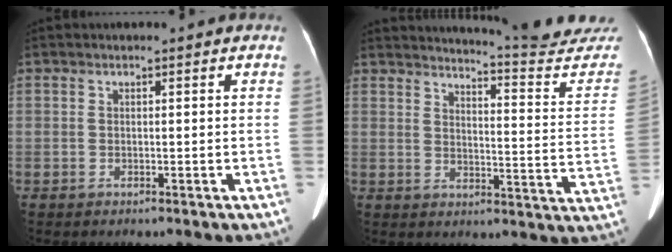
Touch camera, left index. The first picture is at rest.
{"total": 20.5, "force": [20.1, -0.5, 4.0], "torque": [-0.055, -0.139, 0.224]}